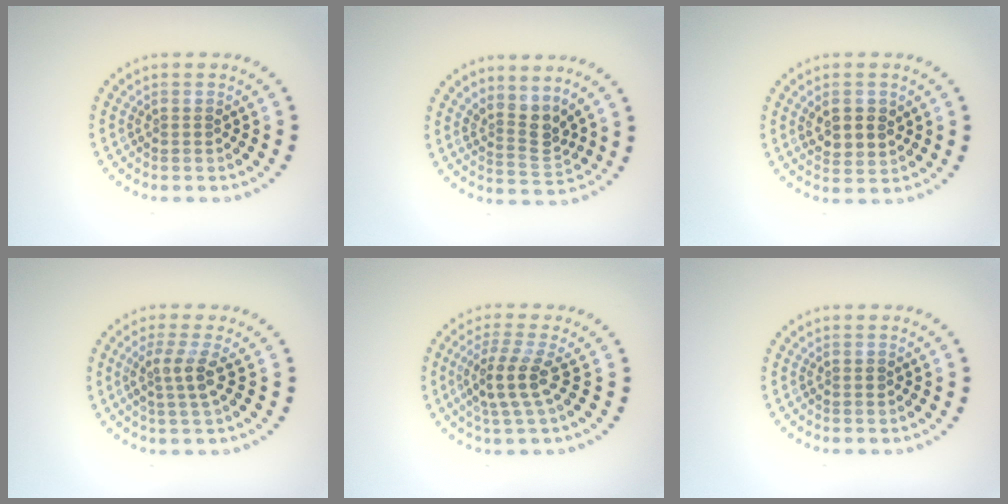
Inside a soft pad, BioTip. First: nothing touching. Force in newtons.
{"total": 2.9, "press": 2.1, "slide": 2.0}
{"total": 3.0, "press": 2.9, "slide": 0.6}
{"total": 2.4, "press": 1.9, "slide": 1.6}
{"total": 3.4, "press": 2.8, "slide": 1.9}
{"total": 0.6, "press": 0.6, "slide": 0.1}